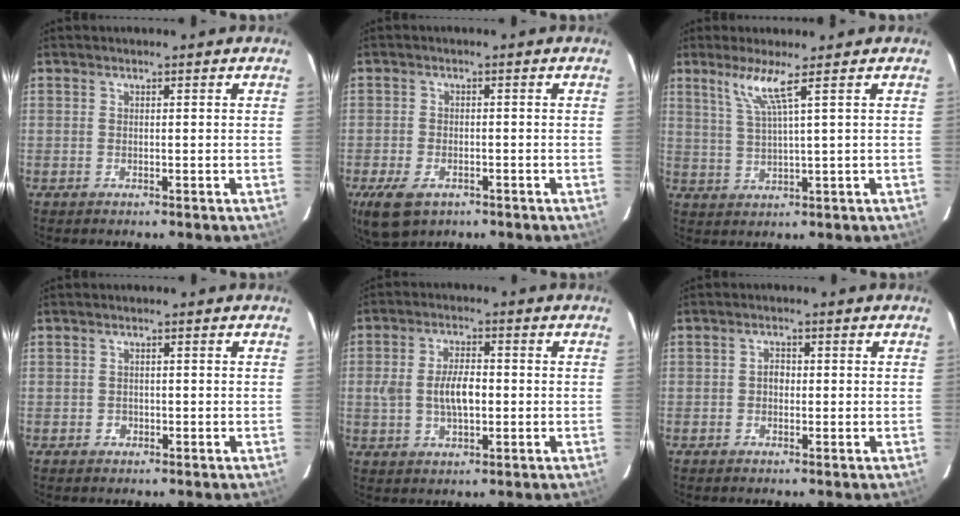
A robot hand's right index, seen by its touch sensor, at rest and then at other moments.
{"total": 7.3, "force": [-4.2, 4.2, 4.2], "torque": [-0.107, -0.022, -0.072]}
{"total": 5.1, "force": [3.0, -1.1, 4.0], "torque": [-0.076, -0.006, 0.063]}
{"total": 1.3, "force": [-0.5, 1.2, 0.1], "torque": [0.001, 0.003, -0.004]}
{"total": 7.0, "force": [-0.6, 3.6, 6.0], "torque": [-0.117, 0.006, -0.007]}
{"total": 1.6, "force": [-0.2, 1.4, 0.8], "torque": [-0.015, 0.006, -0.006]}